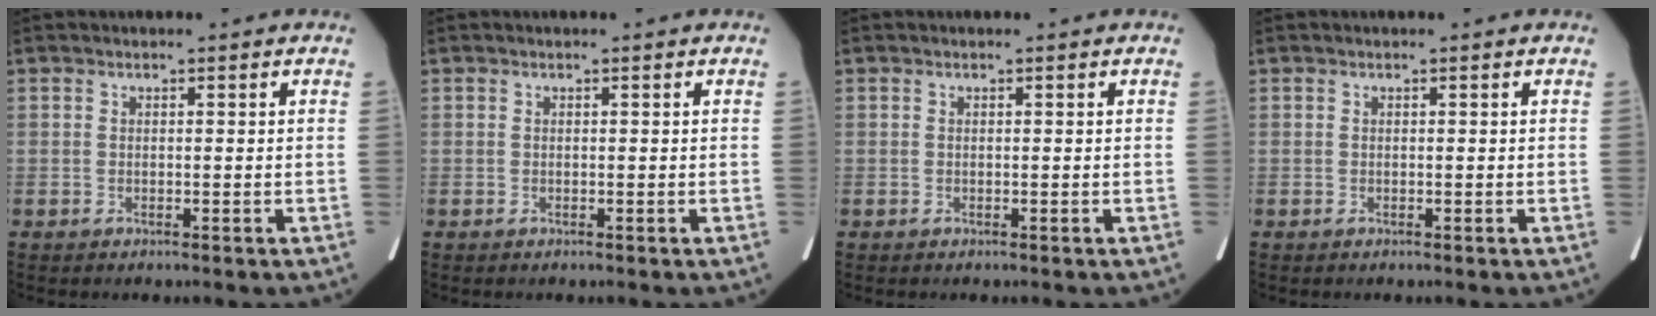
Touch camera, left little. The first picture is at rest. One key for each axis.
{"total": 0.0}
{"total": 0.0}
{"total": 0.0}